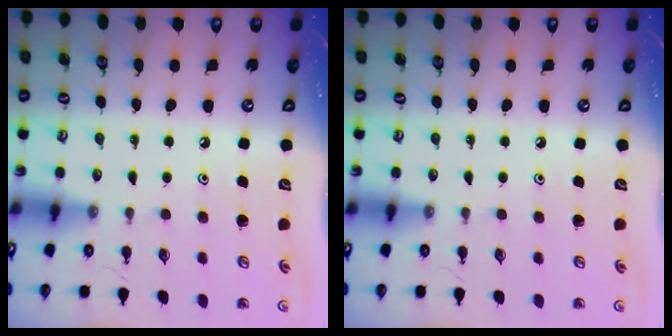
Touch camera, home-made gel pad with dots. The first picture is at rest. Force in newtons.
{"total": 0.0}